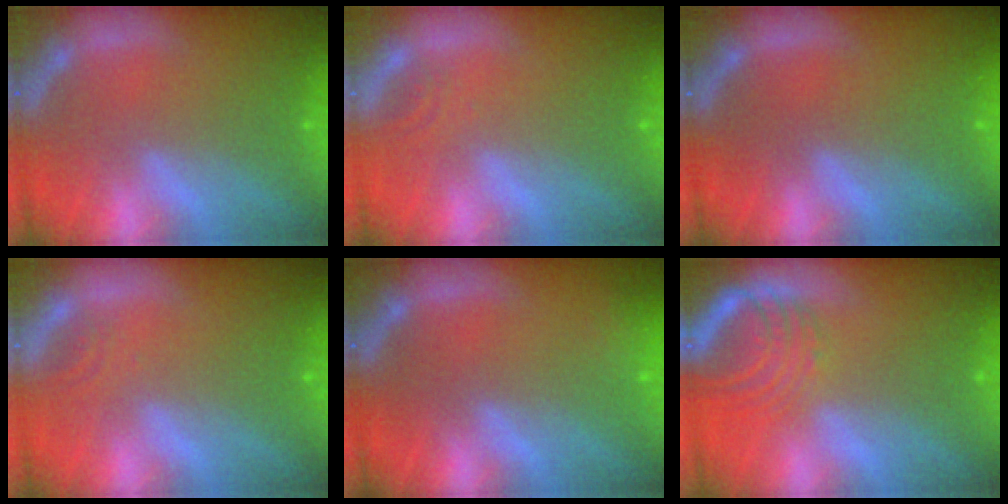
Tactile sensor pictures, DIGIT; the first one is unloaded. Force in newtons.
{"total": 1.0}
{"total": 0.0}
{"total": 1.0}
{"total": 1.9}
{"total": 6.5}